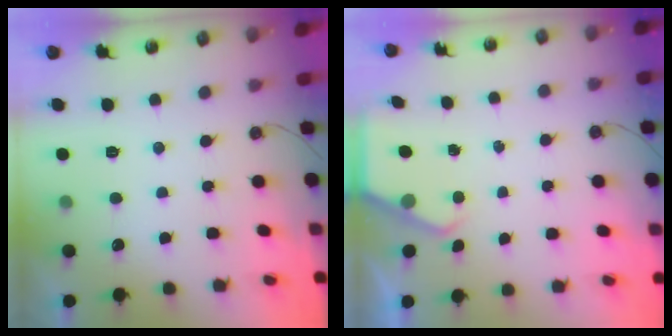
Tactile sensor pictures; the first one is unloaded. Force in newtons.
{"total": 2.2, "press": 2.1, "slide": 0.3}